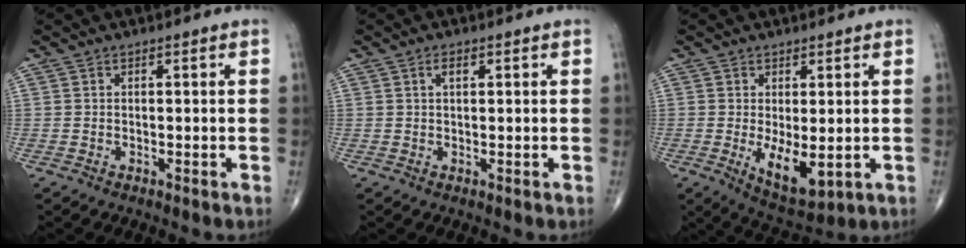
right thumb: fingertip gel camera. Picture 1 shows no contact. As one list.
[{"total": 1.9, "force": [0.8, 0.9, 1.5], "torque": [-0.025, 0.001, 0.014]}, {"total": 7.7, "force": [-1.0, 3.4, 6.8], "torque": [-0.096, -0.022, -0.003]}]